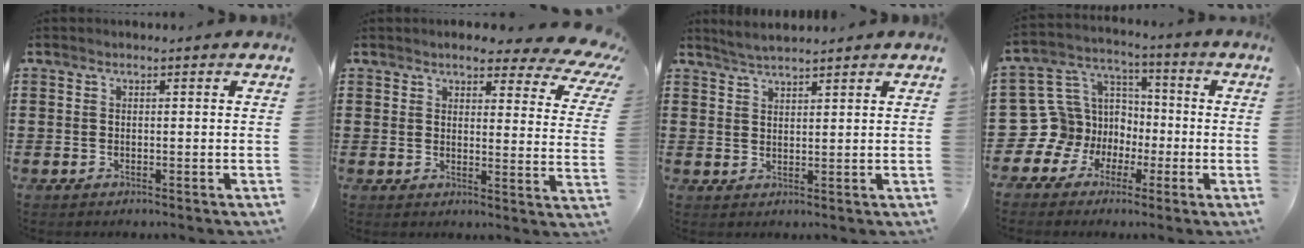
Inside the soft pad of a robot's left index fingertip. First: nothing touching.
{"total": 5.2, "force": [4.1, 1.1, 3.0], "torque": [-0.059, -0.022, 0.066]}
{"total": 2.4, "force": [2.4, -0.1, 0.3], "torque": [-0.011, 0.000, 0.046]}
{"total": 11.4, "force": [-2.8, 10.8, 2.1], "torque": [-0.112, 0.000, -0.040]}